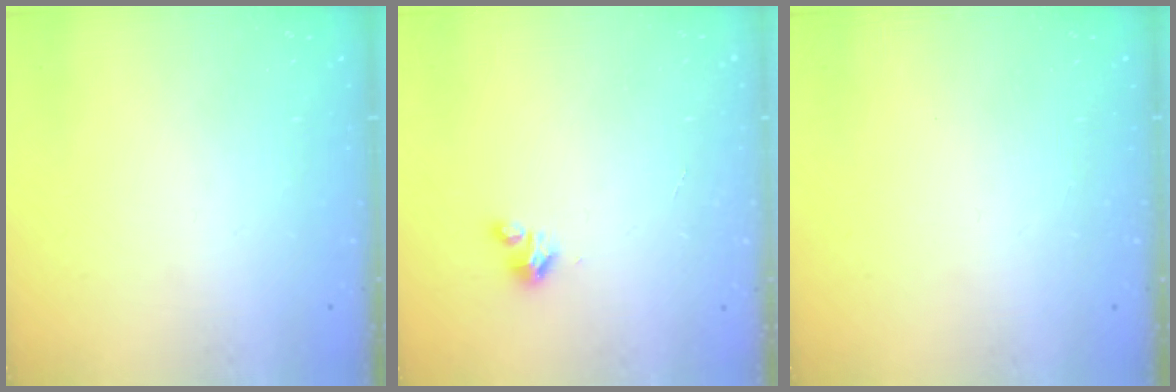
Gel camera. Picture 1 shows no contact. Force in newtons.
{"total": 3.1, "press": 3.1, "slide": 0.3}
{"total": 0.0}